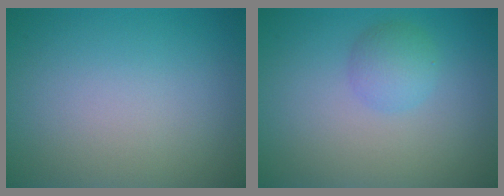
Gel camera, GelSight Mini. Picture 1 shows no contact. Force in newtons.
{"total": 2.1, "press": 2.1, "slide": 0.0}